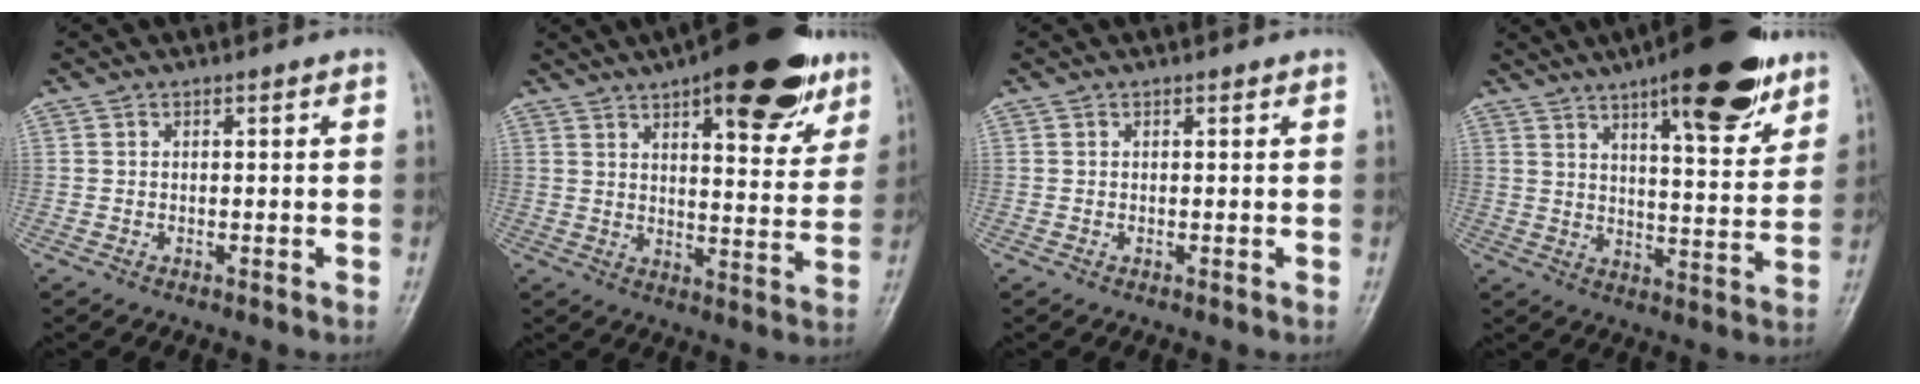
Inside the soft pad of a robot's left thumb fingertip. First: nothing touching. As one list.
[{"total": 20.8, "force": [12.2, 7.6, 15.0], "torque": [-0.167, -0.035, 0.171]}, {"total": 0.0}, {"total": 18.1, "force": [11.3, 5.2, 13.2], "torque": [-0.156, -0.054, 0.166]}]